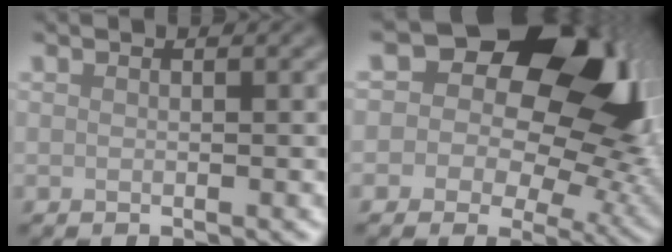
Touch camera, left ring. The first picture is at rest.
{"total": 16.7, "force": [5.4, 11.2, 11.2], "torque": [-0.139, 0.028, 0.078]}